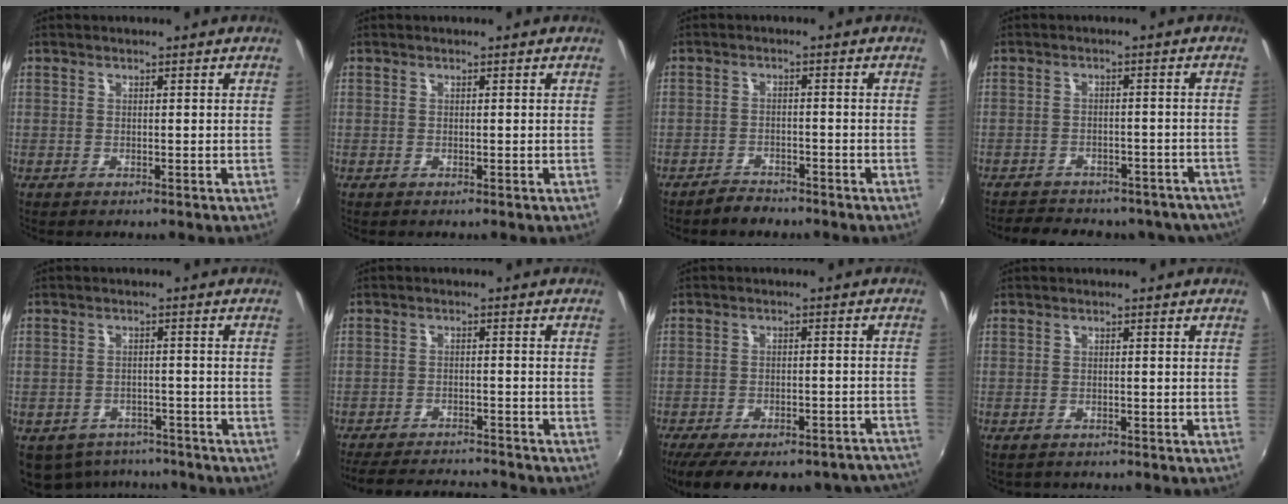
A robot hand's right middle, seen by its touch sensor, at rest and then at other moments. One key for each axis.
{"total": 0.0}
{"total": 3.2, "fx": -2.9, "fy": 1.1, "fz": 0.8, "tx": -0.028, "ty": 0.003, "tz": -0.047}
{"total": 17.8, "fx": -15.1, "fy": 7.5, "fz": 5.9, "tx": -0.117, "ty": 0.023, "tz": -0.165}
{"total": 11.0, "fx": -8.3, "fy": 6.3, "fz": 3.7, "tx": -0.098, "ty": -0.005, "tz": -0.106}
{"total": 13.2, "fx": -12.3, "fy": 1.8, "fz": 4.5, "tx": -0.108, "ty": -0.004, "tz": -0.186}
{"total": 23.7, "fx": -20.5, "fy": 7.0, "fz": 9.6, "tx": -0.164, "ty": -0.004, "tz": -0.250}
{"total": 0.8, "fx": -0.7, "fy": 0.3, "fz": 0.1, "tx": -0.008, "ty": -0.001, "tz": -0.008}